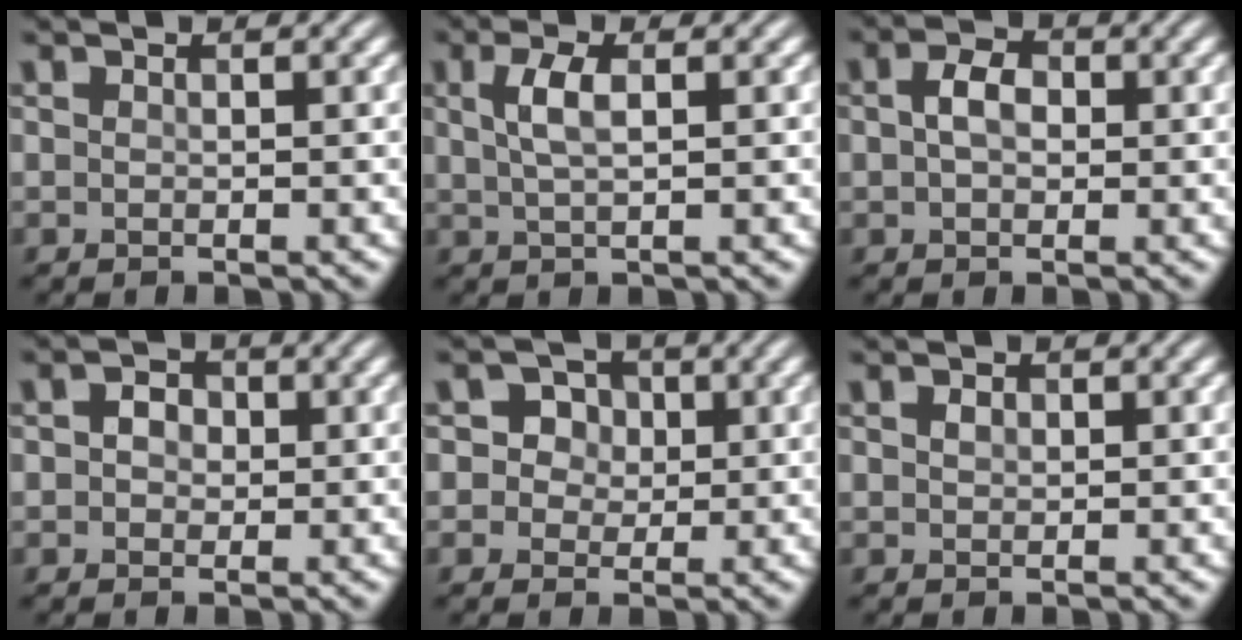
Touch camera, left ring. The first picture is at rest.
{"total": 2.6, "force": [0.8, 0.9, 2.3], "torque": [-0.048, 0.006, 0.015]}
{"total": 2.8, "force": [0.3, 1.9, 2.0], "torque": [-0.041, 0.005, 0.001]}
{"total": 2.4, "force": [0.5, 1.9, 1.3], "torque": [-0.012, 0.003, -0.009]}
{"total": 3.5, "force": [1.2, 3.1, 1.2], "torque": [-0.010, 0.005, 0.007]}
{"total": 0.8, "force": [0.2, 0.6, 0.4], "torque": [-0.011, 0.000, 0.004]}